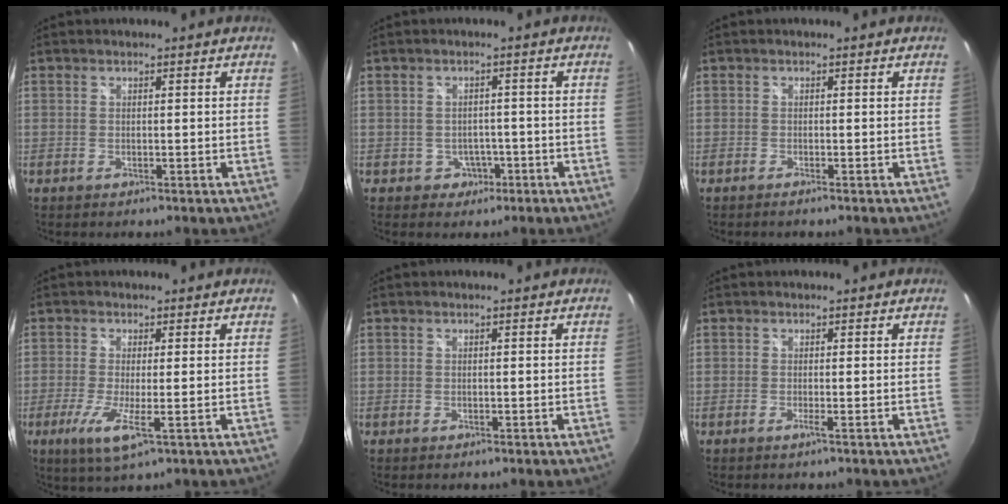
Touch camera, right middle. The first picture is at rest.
{"total": 3.6, "force": [-1.4, 3.2, 0.4], "torque": [-0.016, 0.009, -0.012]}
{"total": 1.0, "force": [-0.8, -0.2, 0.6], "torque": [-0.009, -0.002, -0.015]}
{"total": 5.8, "force": [-1.9, 0.4, 5.5], "torque": [-0.122, -0.020, -0.038]}
{"total": 0.0}
{"total": 0.6, "force": [-0.3, -0.2, 0.5], "torque": [-0.005, -0.006, -0.008]}